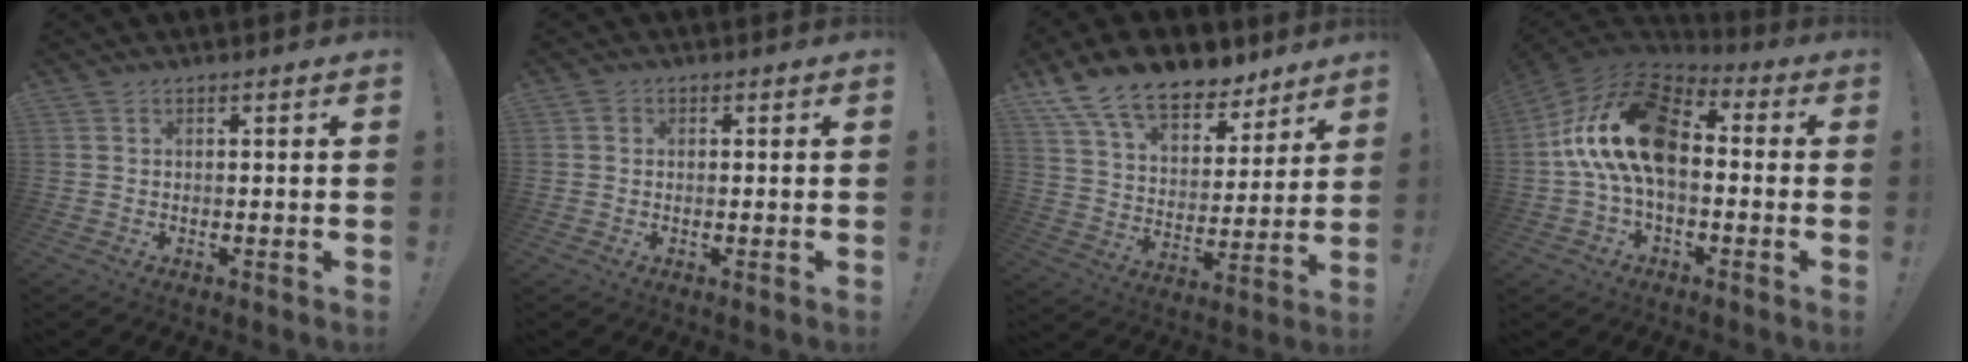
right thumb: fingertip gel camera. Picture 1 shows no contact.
{"total": 1.3, "force": [0.1, 1.2, 0.4], "torque": [-0.001, 0.002, 0.001]}
{"total": 16.5, "force": [12.2, 8.4, 7.1], "torque": [-0.129, -0.084, 0.228]}
{"total": 20.4, "force": [1.9, 11.4, 16.8], "torque": [-0.315, 0.016, 0.039]}